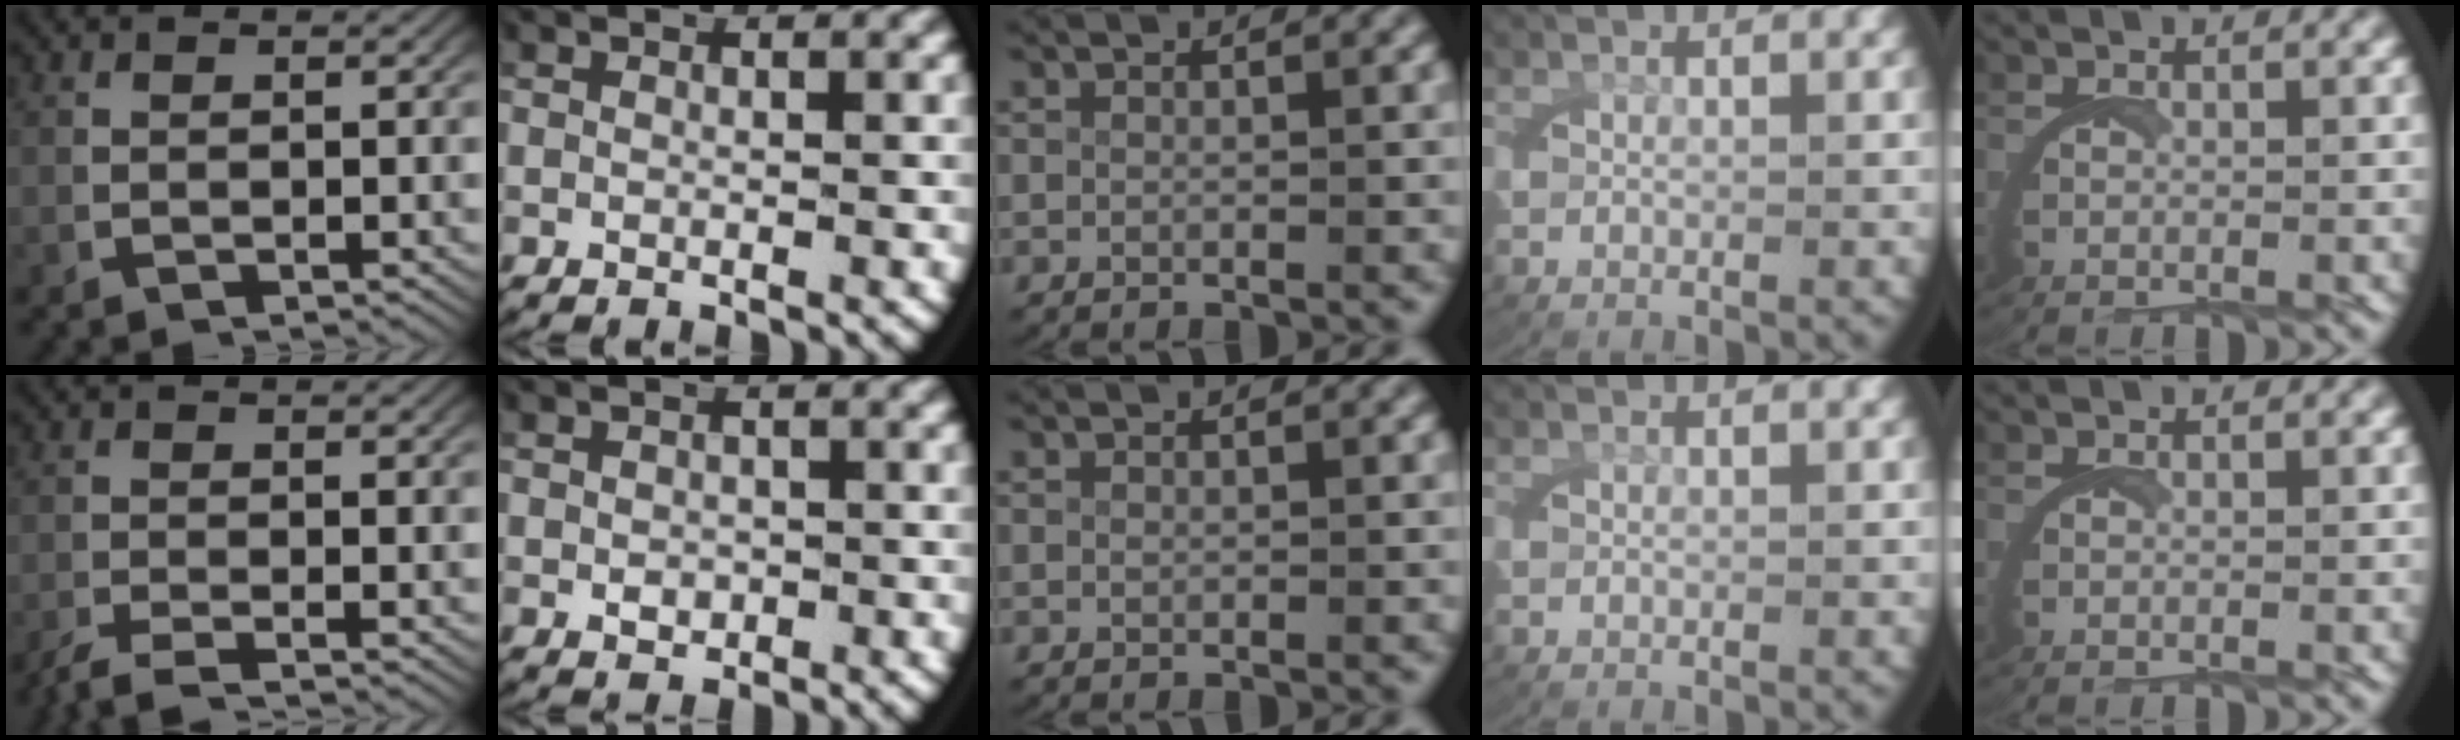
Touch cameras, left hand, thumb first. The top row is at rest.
{"thumb": {"total": 3.2, "force": [-2.8, 0.8, 1.3], "torque": [-0.025, -0.013, -0.045]}, "index": {"total": 1.4, "force": [-0.5, 1.1, 0.8], "torque": [-0.023, -0.015, 0.003]}}